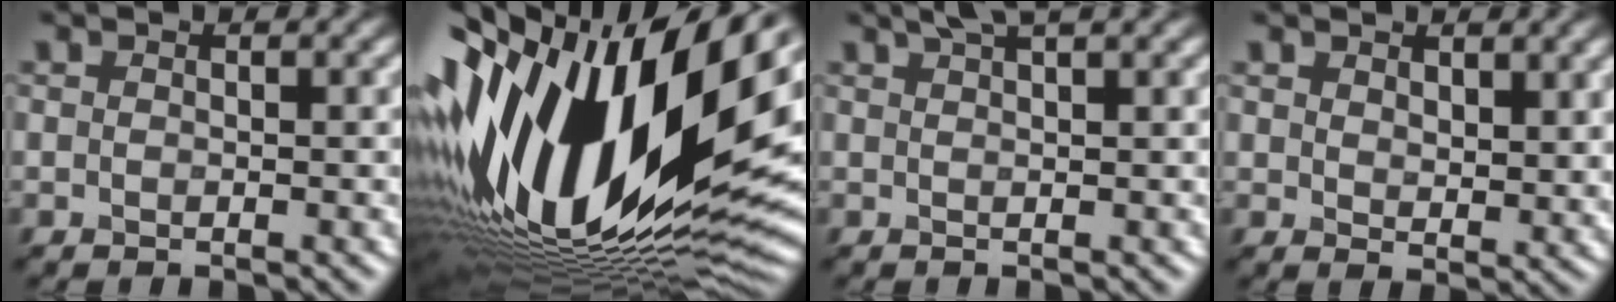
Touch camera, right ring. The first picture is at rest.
{"total": 20.8, "force": [1.8, 9.9, 18.2], "torque": [-0.337, -0.026, 0.017]}
{"total": 3.5, "force": [2.4, 0.7, 2.4], "torque": [-0.019, 0.012, 0.023]}
{"total": 3.0, "force": [1.9, 1.6, 1.6], "torque": [-0.030, -0.008, 0.039]}